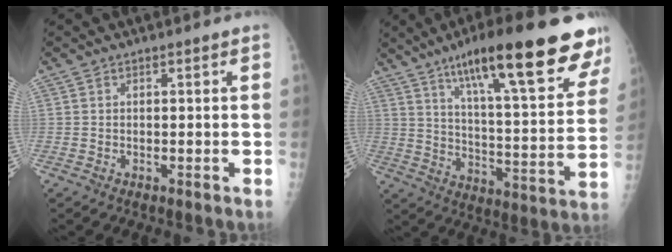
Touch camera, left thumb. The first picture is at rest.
{"total": 26.3, "force": [16.5, 5.6, 19.6], "torque": [-0.264, -0.045, 0.249]}